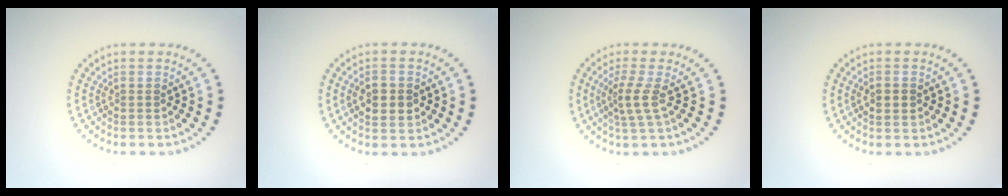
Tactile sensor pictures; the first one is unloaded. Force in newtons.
{"total": 2.2, "press": 2.2, "slide": 0.2}
{"total": 2.3, "press": 1.5, "slide": 1.8}
{"total": 1.0, "press": 1.0, "slide": 0.0}